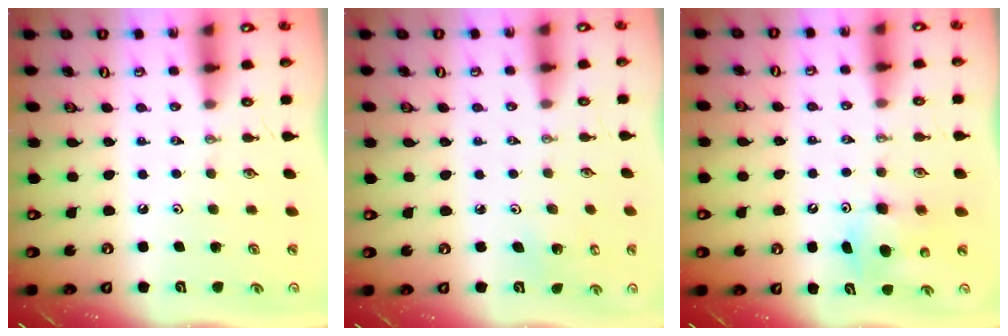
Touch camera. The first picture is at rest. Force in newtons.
{"total": 2.0, "press": 2.0, "slide": 0.2}
{"total": 8.1, "press": 8.0, "slide": 0.8}